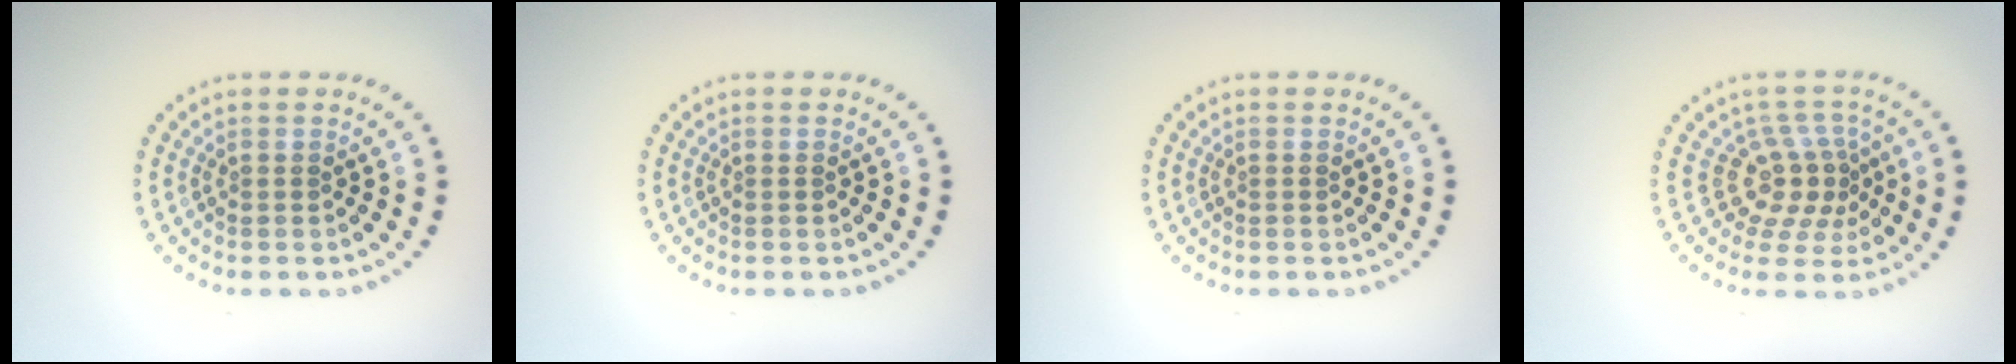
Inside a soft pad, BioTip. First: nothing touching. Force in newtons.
{"total": 0.0}
{"total": 0.0}
{"total": 3.7, "press": 2.6, "slide": 2.6}